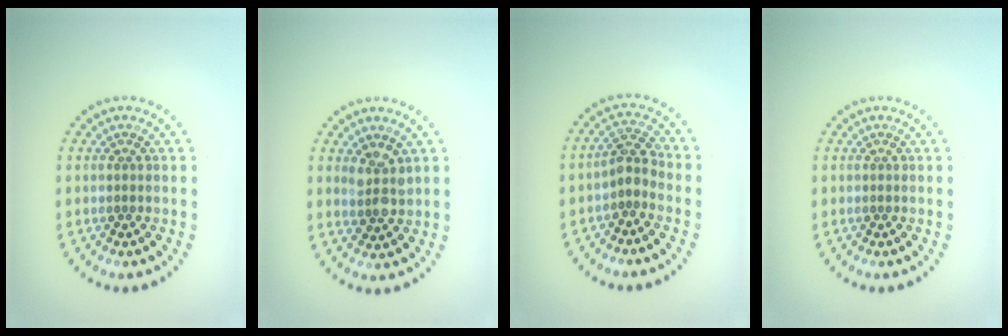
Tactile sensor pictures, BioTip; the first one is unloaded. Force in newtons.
{"total": 2.3, "press": 2.0, "slide": 1.1}
{"total": 2.0, "press": 1.7, "slide": 1.1}
{"total": 0.0}